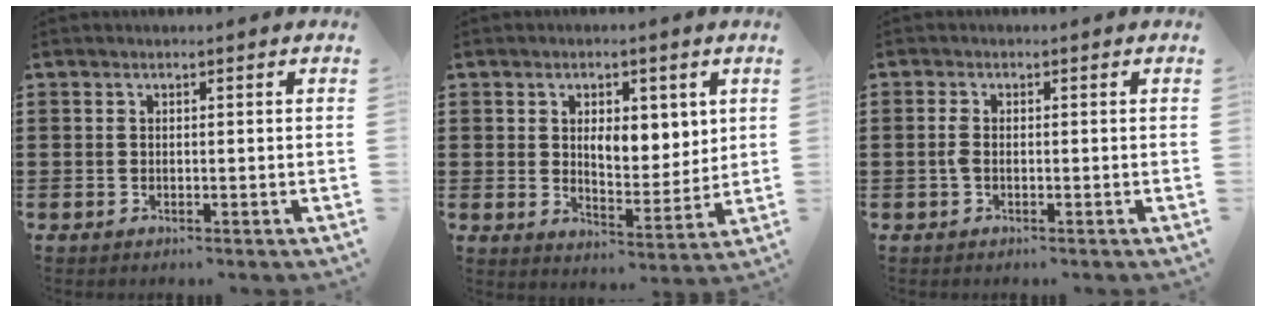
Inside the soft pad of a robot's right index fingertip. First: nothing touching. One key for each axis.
{"total": 5.8, "fx": 2.4, "fy": 3.5, "fz": 4.0, "tx": -0.067, "ty": 0.002, "tz": 0.037}
{"total": 1.6, "fx": -0.4, "fy": 0.5, "fz": 1.4, "tx": -0.035, "ty": -0.004, "tz": -0.008}